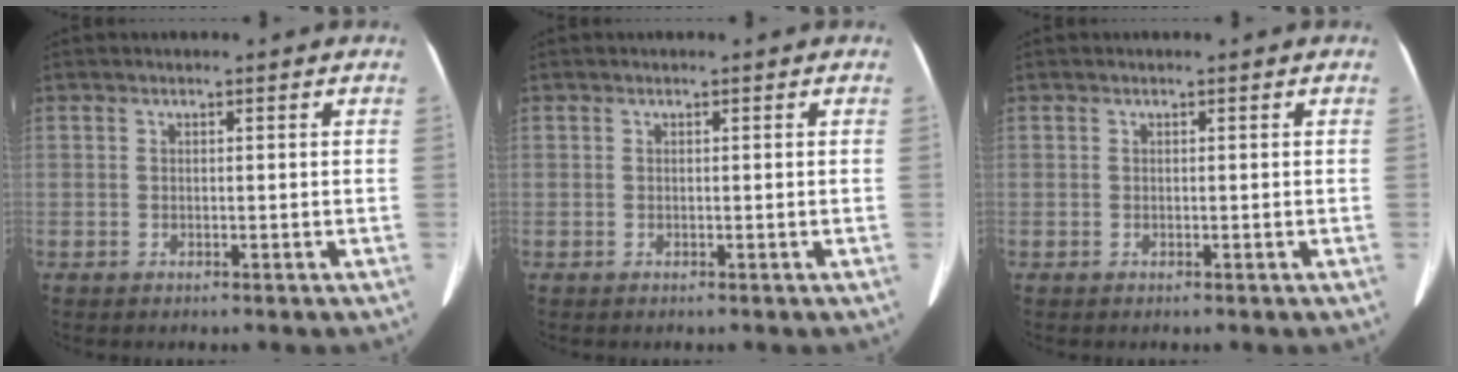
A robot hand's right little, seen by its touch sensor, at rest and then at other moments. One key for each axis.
{"total": 0.0}
{"total": 0.0}